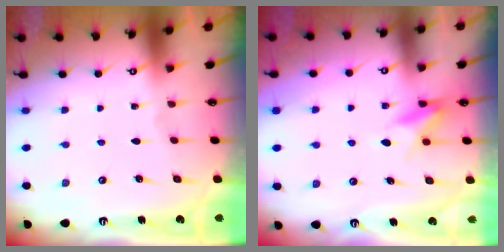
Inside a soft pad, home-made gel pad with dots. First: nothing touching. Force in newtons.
{"total": 8.5, "press": 8.5, "slide": 0.9}